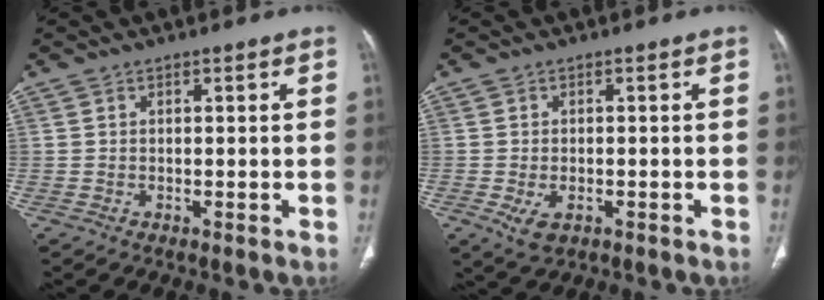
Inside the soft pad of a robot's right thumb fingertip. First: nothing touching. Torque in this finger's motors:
{"motor_torque": [-0.24, 0.13, 0.10, 0.50, 0.10]}